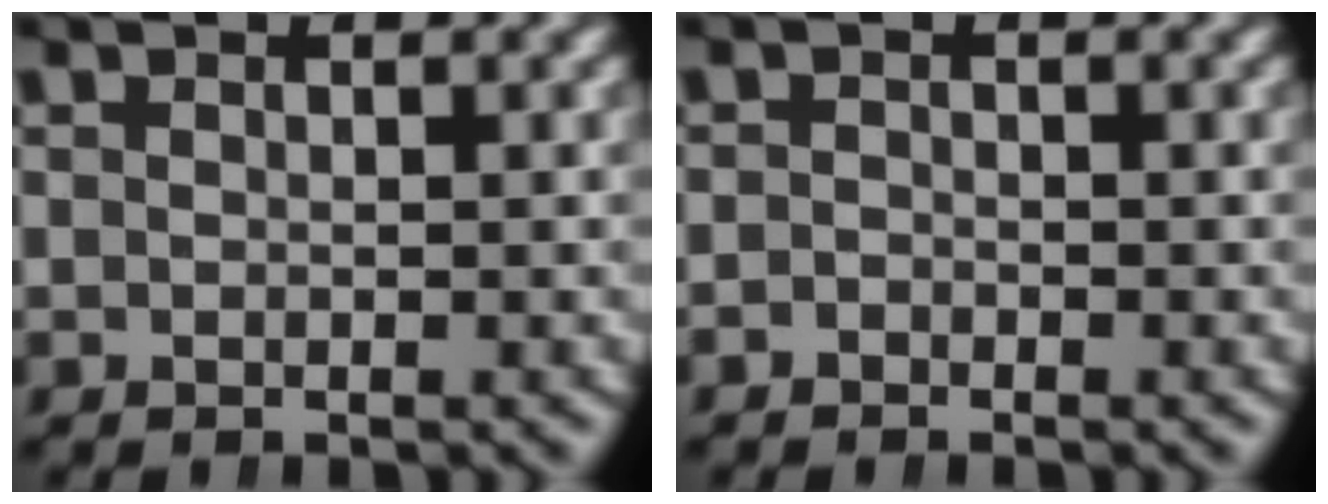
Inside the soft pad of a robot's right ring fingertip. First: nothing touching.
{"total": 1.4, "force": [-1.3, 0.4, -0.4], "torque": [0.018, -0.006, -0.021]}